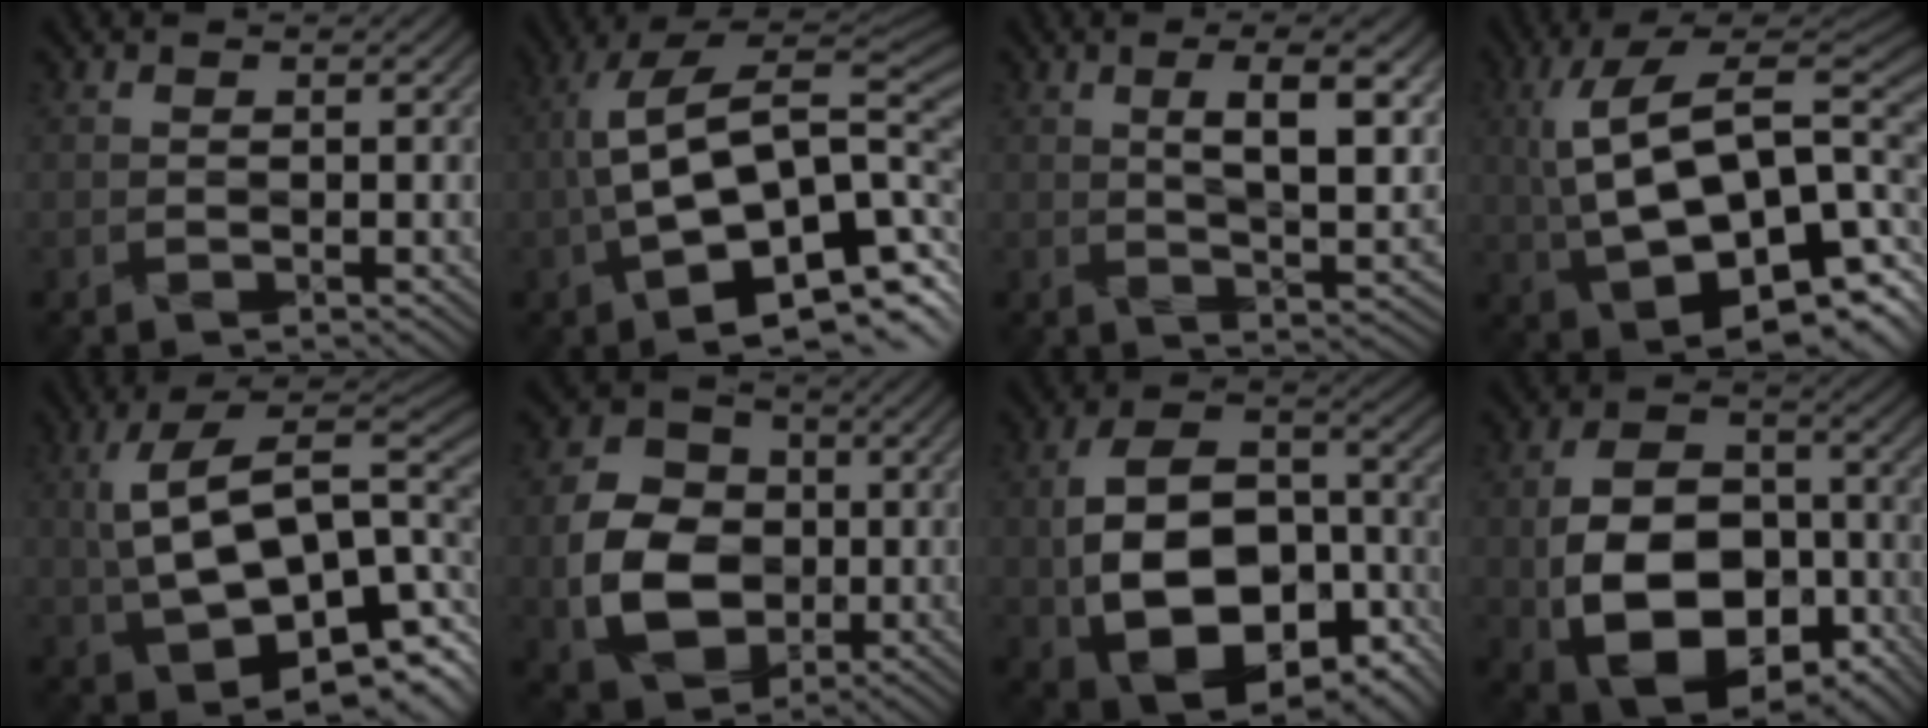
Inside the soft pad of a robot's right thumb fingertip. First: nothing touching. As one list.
[{"total": 16.4, "force": [-3.2, 7.1, 14.4], "torque": [-0.241, 0.002, -0.046]}, {"total": 7.5, "force": [2.9, 2.1, 6.6], "torque": [-0.105, 0.004, 0.046]}, {"total": 17.8, "force": [0.4, 8.5, 15.7], "torque": [-0.259, 0.009, 0.015]}, {"total": 16.1, "force": [0.5, 8.6, 13.7], "torque": [-0.224, -0.001, 0.024]}, {"total": 10.2, "force": [-1.1, 8.3, 5.9], "torque": [-0.138, 0.002, -0.025]}, {"total": 15.8, "force": [-4.6, 10.0, 11.3], "torque": [-0.197, -0.023, -0.071]}, {"total": 14.0, "force": [-4.2, 9.2, 9.7], "torque": [-0.181, -0.020, -0.078]}]